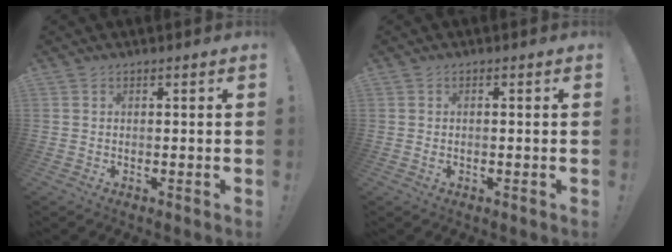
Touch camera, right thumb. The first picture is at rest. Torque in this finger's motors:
{"motor_torque": [-0.12, 0.05, -0.01, 0.02, 0.01]}